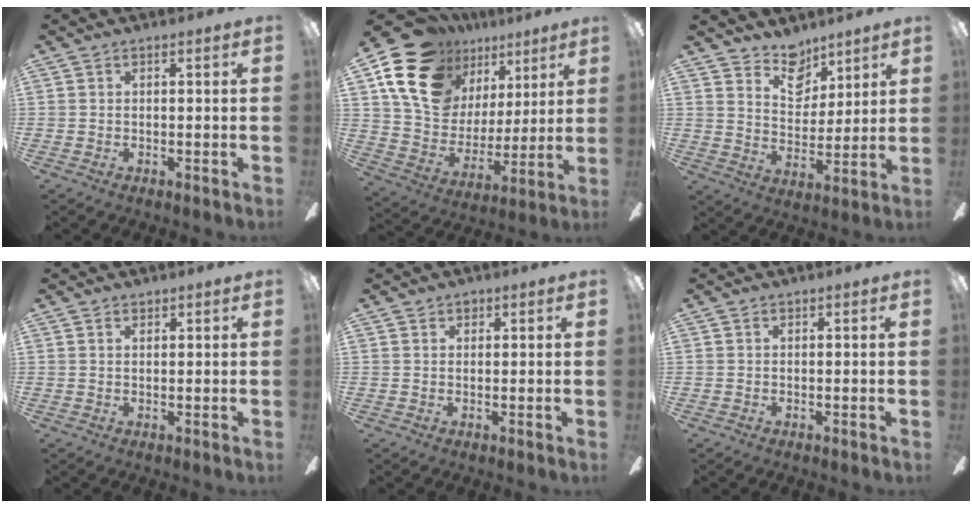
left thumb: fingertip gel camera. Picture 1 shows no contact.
{"total": 19.1, "force": [11.4, 13.0, 8.1], "torque": [-0.158, -0.059, 0.223]}
{"total": 9.6, "force": [7.5, 5.5, 2.6], "torque": [-0.041, -0.047, 0.141]}
{"total": 1.1, "force": [0.9, 0.5, 0.3], "torque": [-0.006, 0.000, 0.017]}
{"total": 1.3, "force": [0.9, 0.8, 0.4], "torque": [0.000, -0.001, 0.015]}
{"total": 0.0}